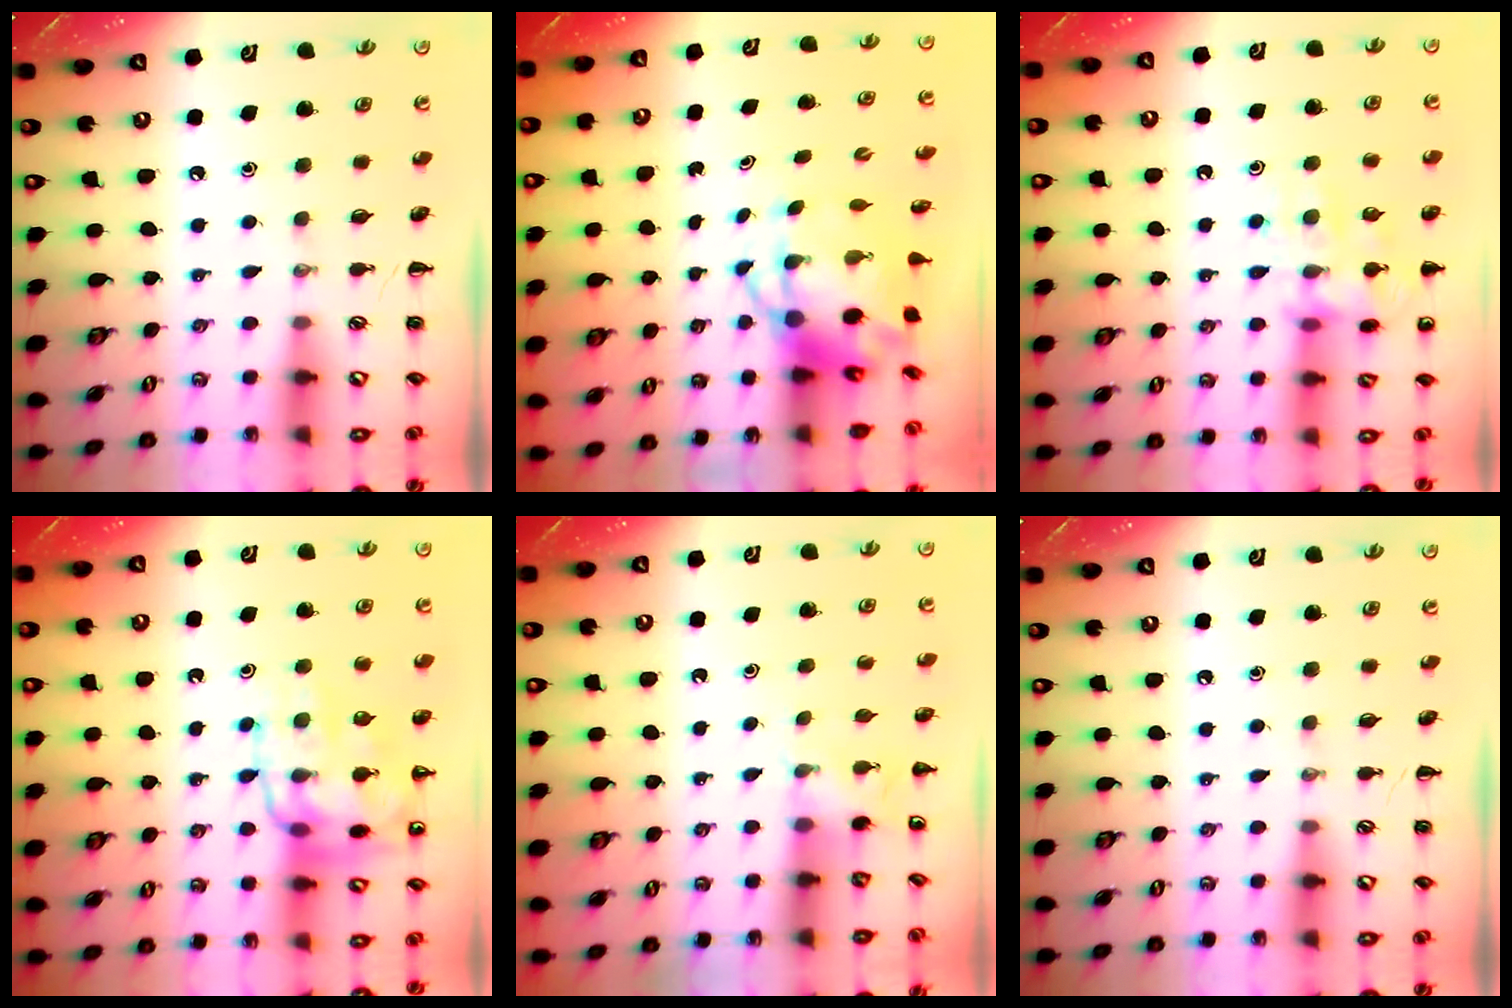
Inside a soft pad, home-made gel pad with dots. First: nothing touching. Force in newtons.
{"total": 6.6, "press": 6.3, "slide": 2.1}
{"total": 13.7, "press": 13.6, "slide": 1.4}
{"total": 15.3, "press": 15.2, "slide": 1.4}
{"total": 4.7, "press": 4.5, "slide": 1.4}
{"total": 0.0}